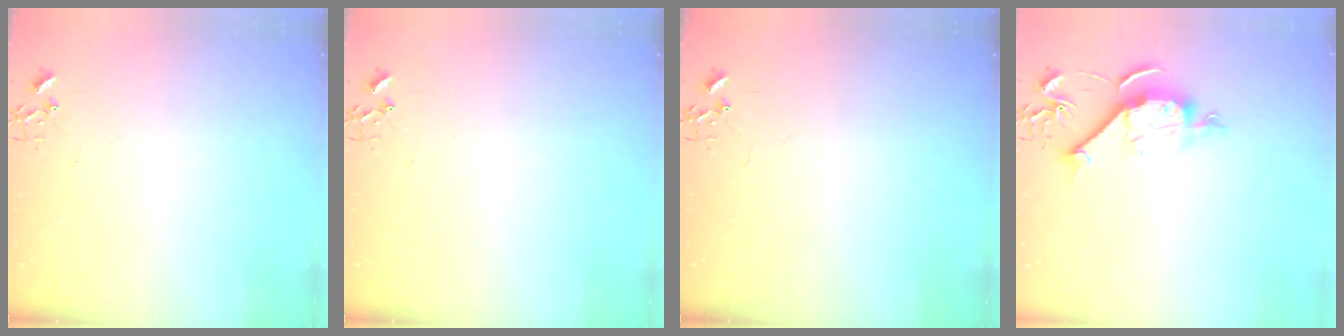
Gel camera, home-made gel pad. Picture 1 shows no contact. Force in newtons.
{"total": 0.0}
{"total": 0.0}
{"total": 10.4, "press": 10.4, "slide": 0.9}